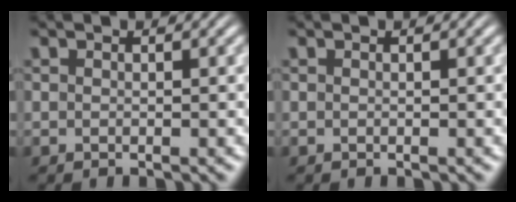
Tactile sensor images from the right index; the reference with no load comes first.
{"total": 0.0}